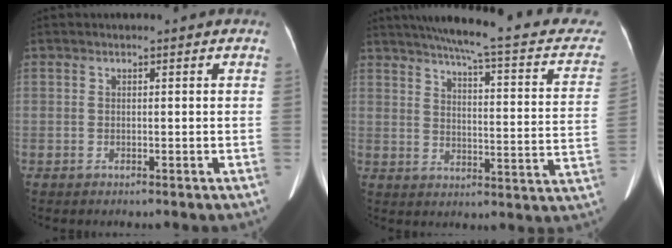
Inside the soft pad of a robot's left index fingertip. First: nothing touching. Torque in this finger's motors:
{"motor_torque": [-0.59, -0.85, -0.05, 0.02]}